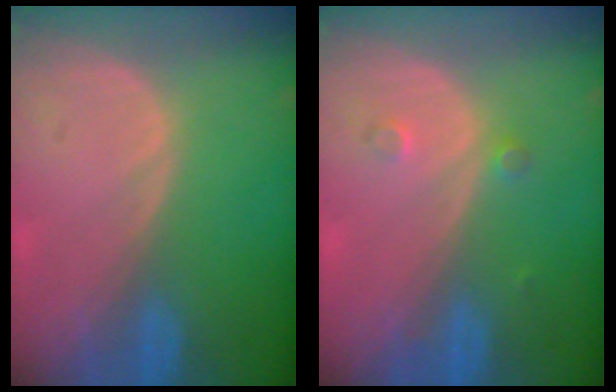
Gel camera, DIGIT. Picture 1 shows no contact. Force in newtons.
{"total": 1.9, "press": 1.6, "slide": 1.0}